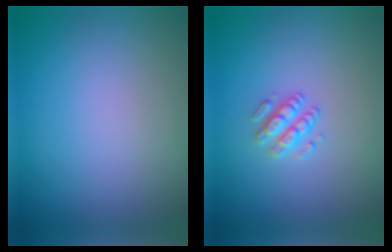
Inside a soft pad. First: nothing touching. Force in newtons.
{"total": 1.8, "press": 1.3, "slide": 1.2}